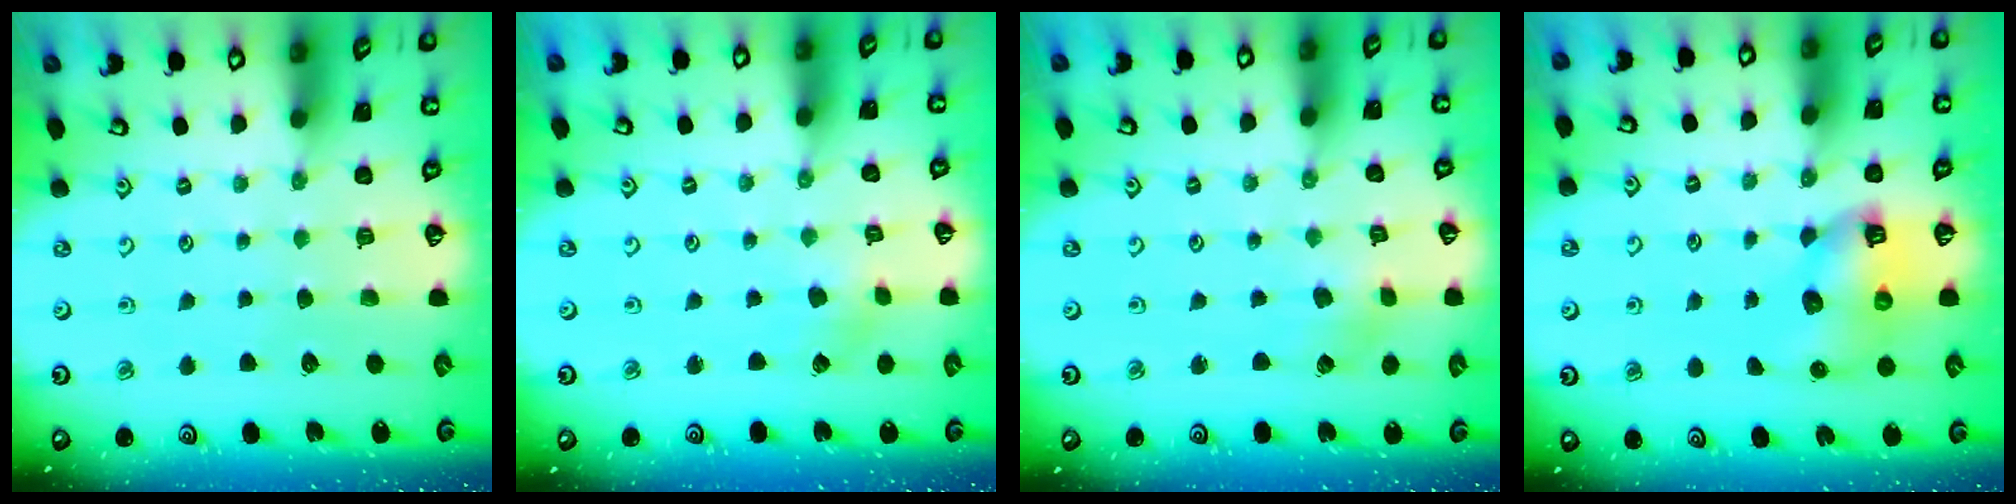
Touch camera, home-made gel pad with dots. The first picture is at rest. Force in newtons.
{"total": 2.1, "press": 2.1, "slide": 0.2}
{"total": 2.3, "press": 2.3, "slide": 0.6}
{"total": 8.5, "press": 8.4, "slide": 0.9}